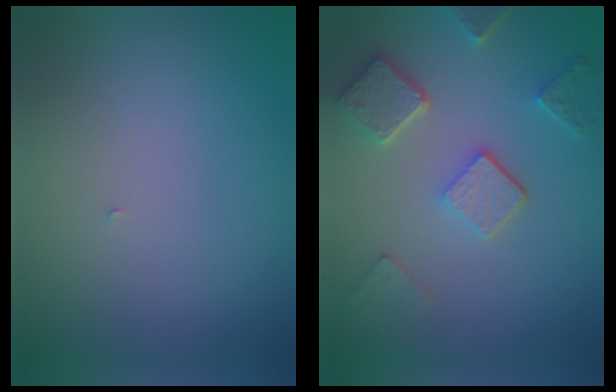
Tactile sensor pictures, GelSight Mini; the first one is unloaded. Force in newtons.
{"total": 5.1, "press": 3.9, "slide": 3.3}